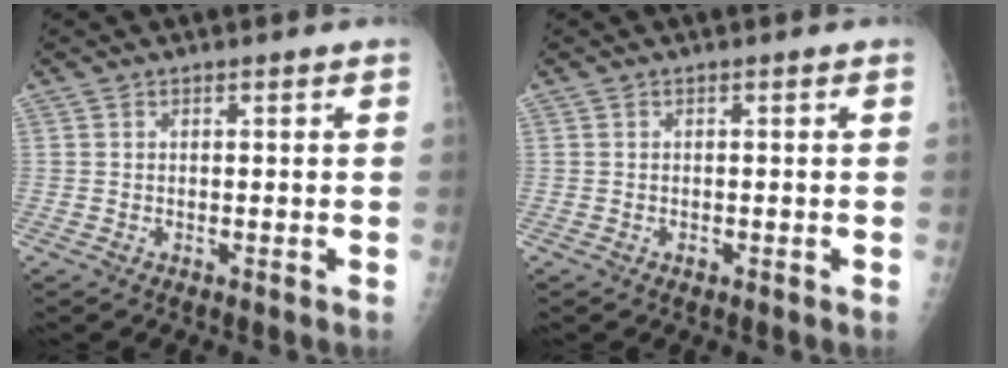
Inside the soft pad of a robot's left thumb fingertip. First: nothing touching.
{"total": 0.5, "force": [-0.3, 0.4, 0.3], "torque": [-0.004, 0.000, -0.005]}